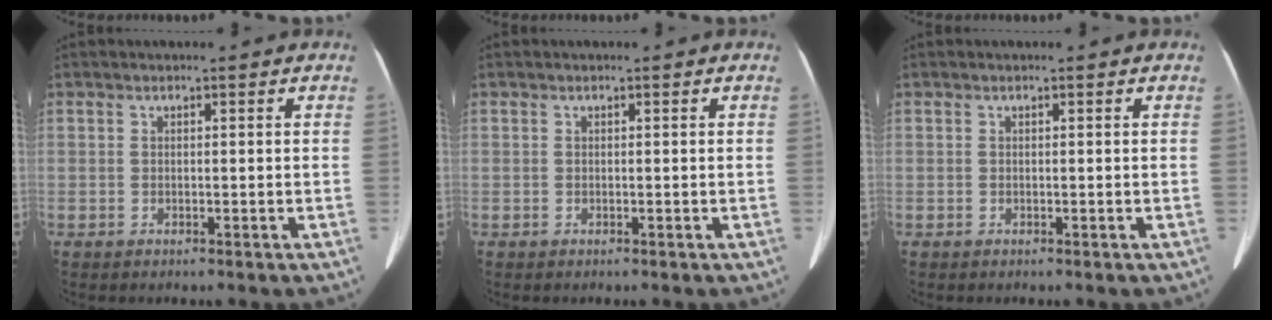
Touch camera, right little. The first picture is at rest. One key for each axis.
{"total": 0.0}
{"total": 0.0}